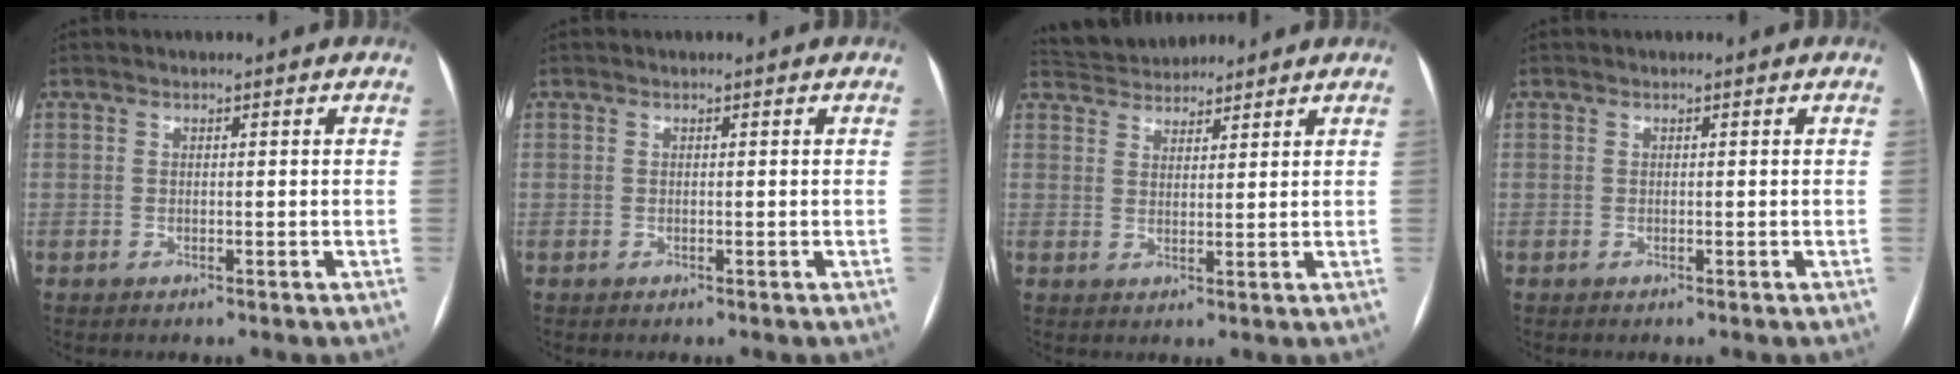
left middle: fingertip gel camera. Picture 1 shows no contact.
{"total": 0.0}
{"total": 7.0, "force": [6.6, 1.9, 1.2], "torque": [-0.024, 0.032, 0.110]}
{"total": 0.0}